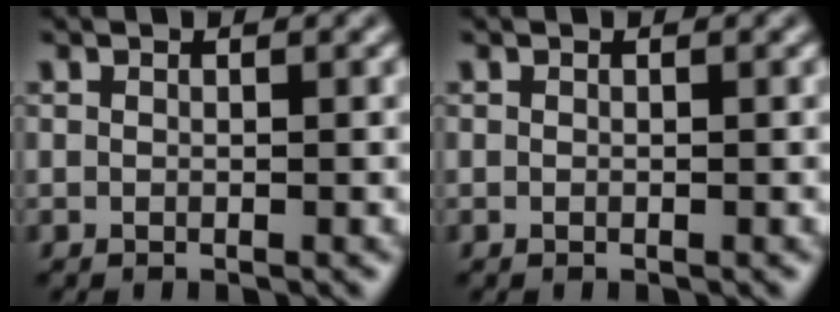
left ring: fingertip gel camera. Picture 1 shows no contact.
{"total": 0.0}